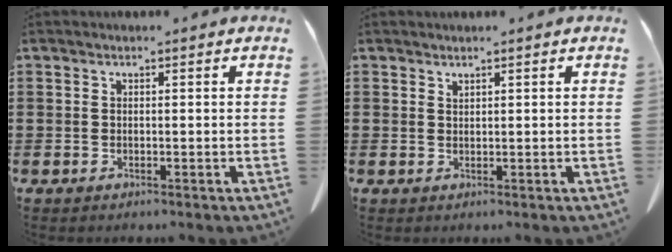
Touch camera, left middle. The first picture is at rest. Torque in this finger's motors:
{"motor_torque": [-0.96, 1.18, -0.47, -0.21]}